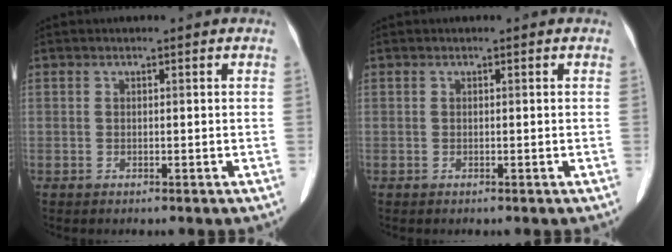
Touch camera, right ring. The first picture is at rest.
{"total": 0.0}